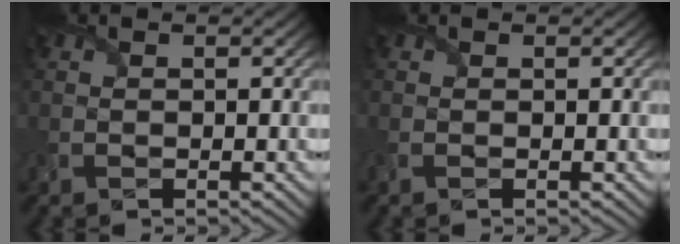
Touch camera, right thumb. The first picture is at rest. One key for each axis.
{"total": 1.1, "fx": 0.2, "fy": 0.8, "fz": 0.8, "tx": -0.020, "ty": 0.003, "tz": 0.000}